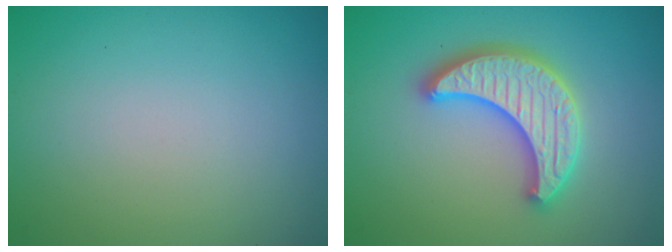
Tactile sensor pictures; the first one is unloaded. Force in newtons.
{"total": 5.4, "press": 5.3, "slide": 0.9}